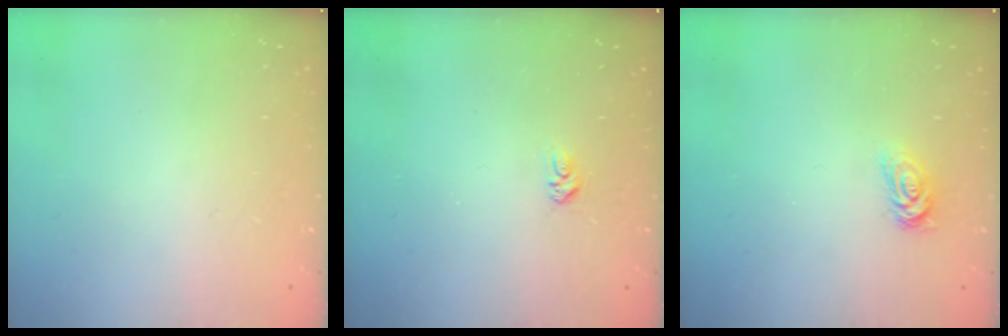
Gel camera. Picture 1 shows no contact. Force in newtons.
{"total": 3.6, "press": 3.5, "slide": 0.5}
{"total": 2.7, "press": 2.7, "slide": 0.4}